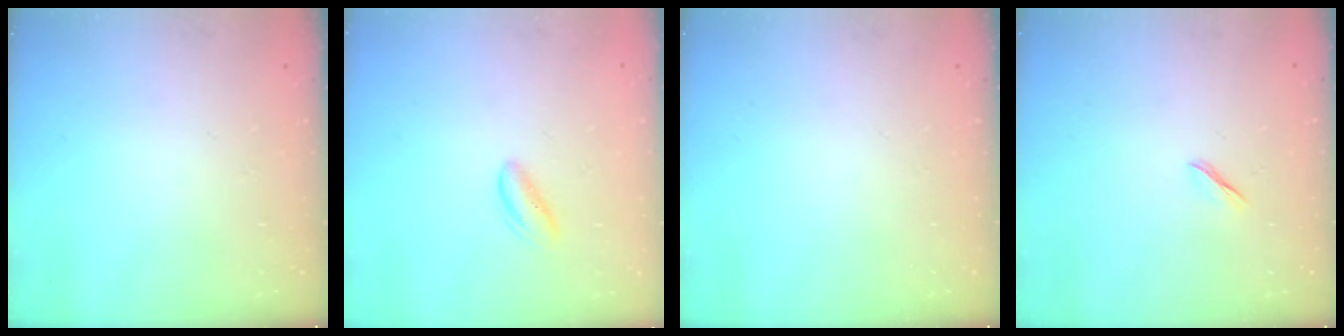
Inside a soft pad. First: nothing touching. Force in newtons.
{"total": 2.9, "press": 2.9, "slide": 0.3}
{"total": 0.0}
{"total": 1.7, "press": 1.6, "slide": 0.5}